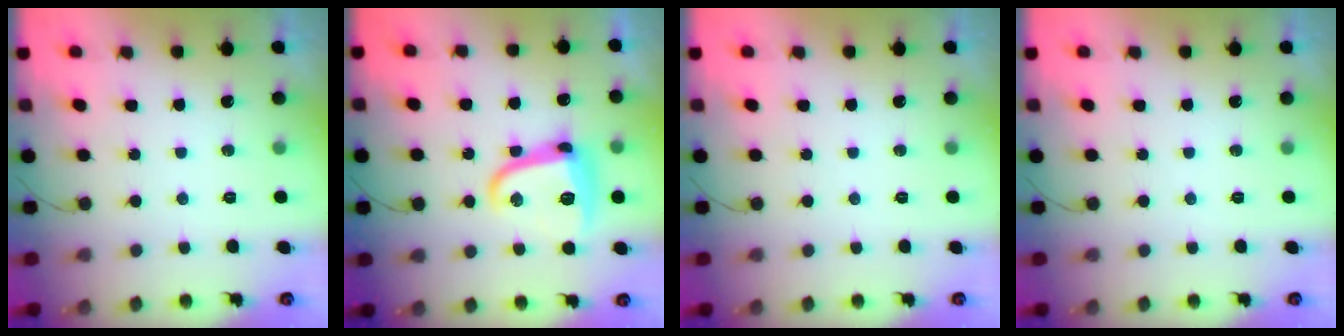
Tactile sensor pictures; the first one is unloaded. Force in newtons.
{"total": 14.5, "press": 14.5, "slide": 0.5}
{"total": 0.0}
{"total": 0.0}